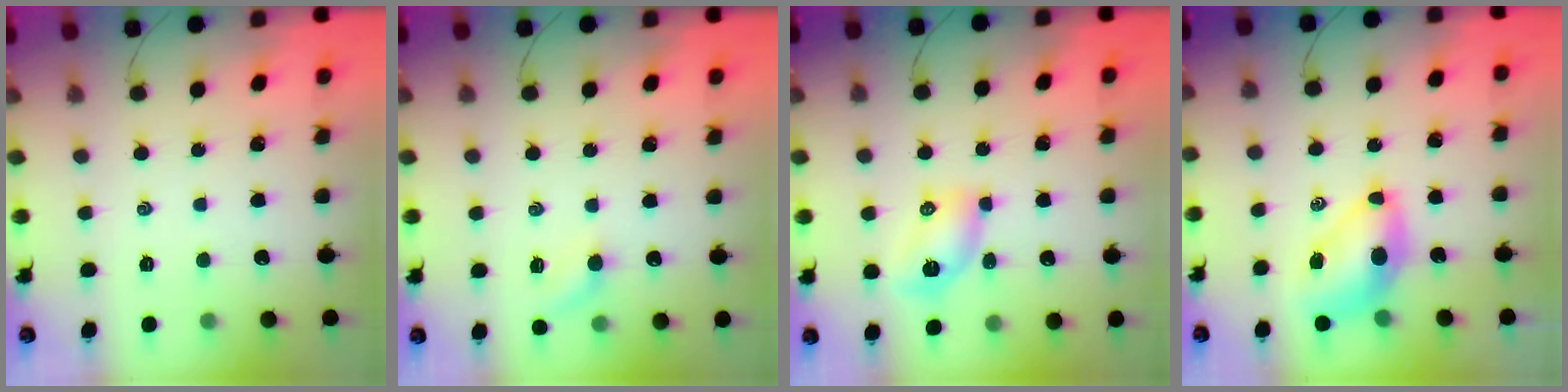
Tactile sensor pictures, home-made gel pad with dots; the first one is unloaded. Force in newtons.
{"total": 5.4, "press": 5.2, "slide": 1.2}
{"total": 6.0, "press": 5.9, "slide": 1.4}
{"total": 7.8, "press": 7.6, "slide": 1.8}